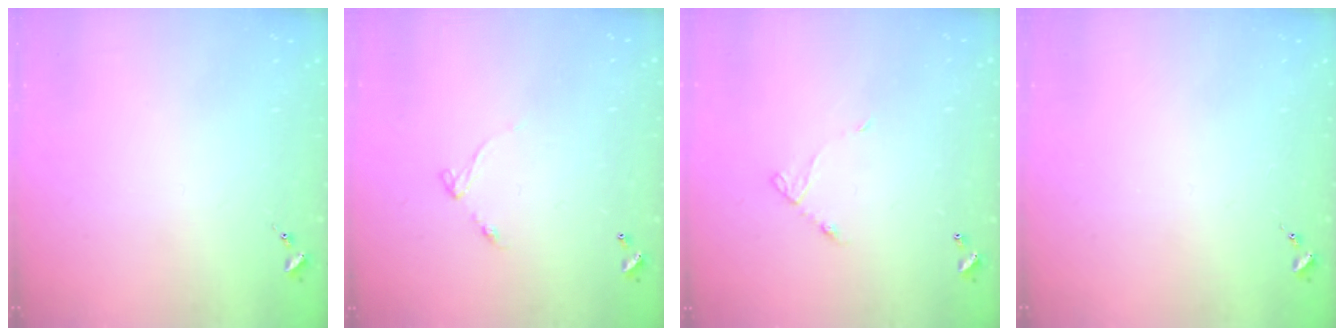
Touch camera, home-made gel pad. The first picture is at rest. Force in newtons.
{"total": 5.6, "press": 5.6, "slide": 0.5}
{"total": 5.5, "press": 5.5, "slide": 0.3}
{"total": 0.0}